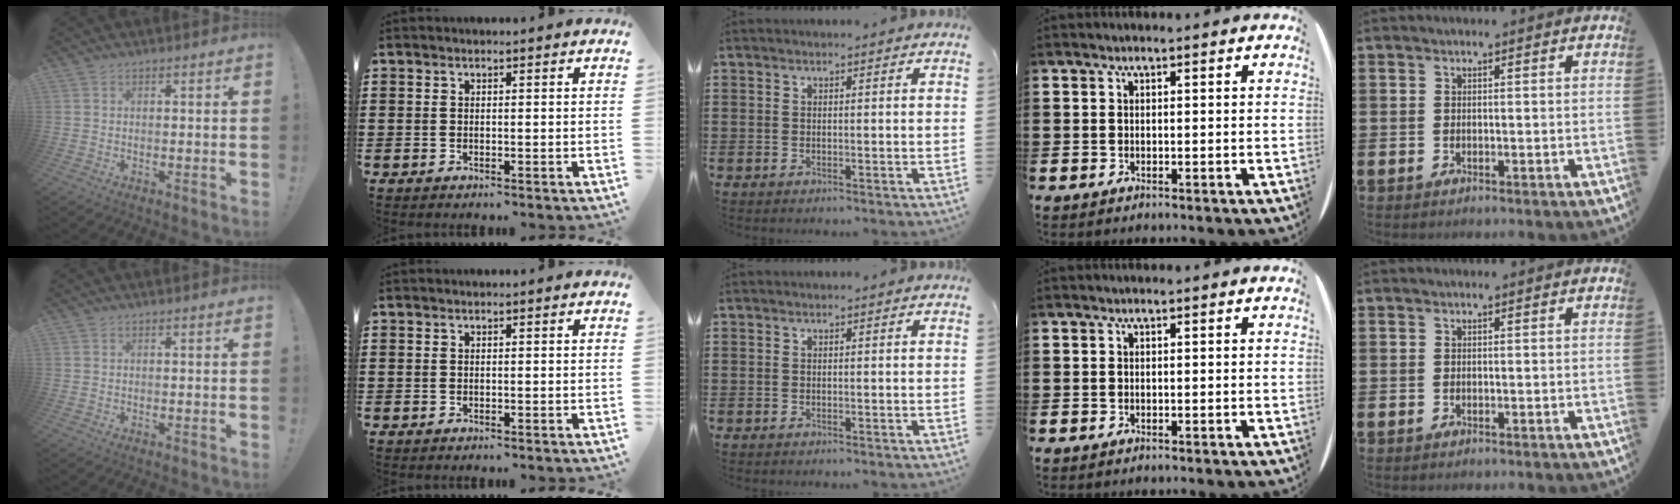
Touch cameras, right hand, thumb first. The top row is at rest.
{}